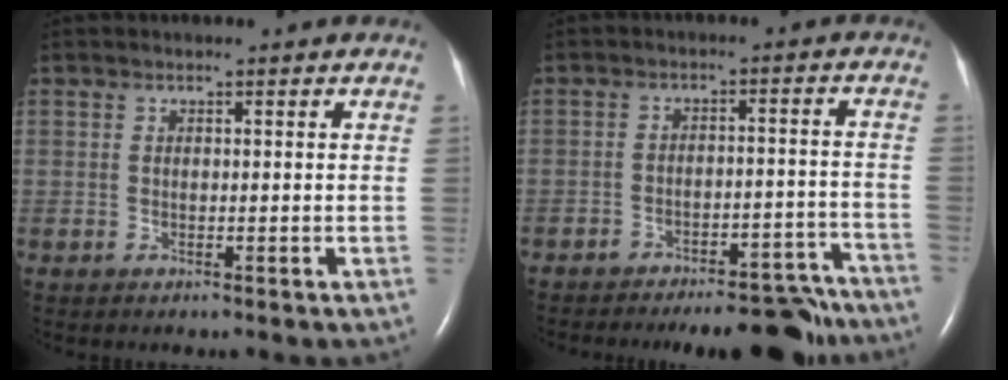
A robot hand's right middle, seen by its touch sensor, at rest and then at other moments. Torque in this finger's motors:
{"motor_torque": [0.79, -0.90, 0.22, 0.07]}